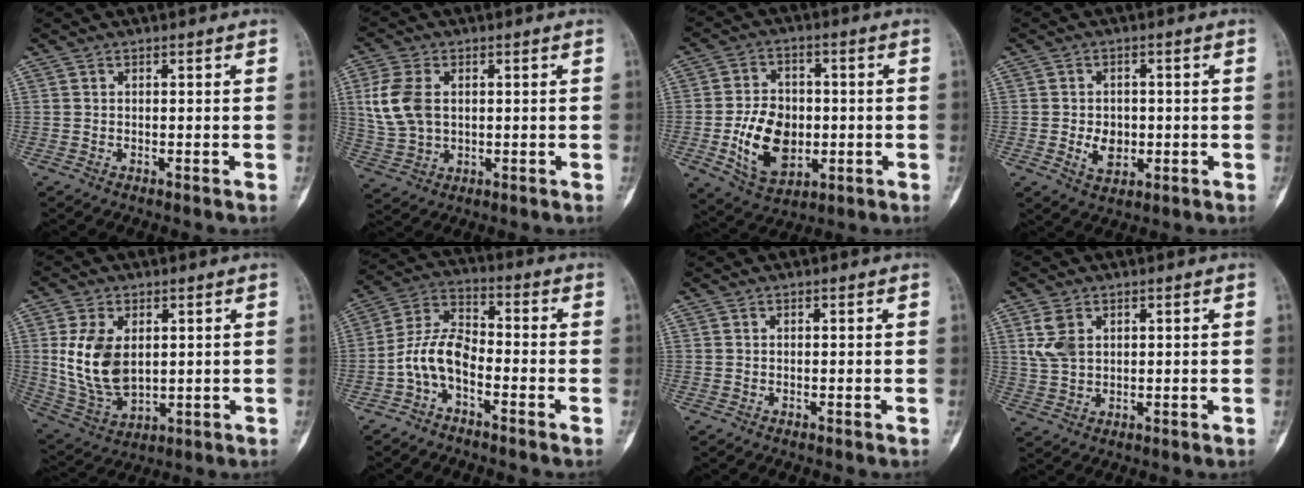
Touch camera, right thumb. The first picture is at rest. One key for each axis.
{"total": 9.7, "fx": 1.7, "fy": 6.5, "fz": 6.9, "tx": -0.150, "ty": 0.001, "tz": 0.042}
{"total": 12.9, "fx": -2.0, "fy": 9.0, "fz": 9.0, "tx": -0.121, "ty": 0.005, "tz": -0.025}
{"total": 5.1, "fx": -0.8, "fy": 3.8, "fz": 3.3, "tx": -0.032, "ty": 0.002, "tz": -0.008}
{"total": 12.6, "fx": 1.9, "fy": 7.9, "fz": 9.6, "tx": -0.175, "ty": -0.014, "tz": 0.053}
{"total": 8.2, "fx": -3.3, "fy": 4.3, "fz": 6.2, "tx": -0.122, "ty": 0.046, "tz": -0.077}
{"total": 0.0}
{"total": 5.6, "fx": 2.0, "fy": 3.7, "fz": 3.7, "tx": -0.073, "ty": -0.001, "tz": 0.048}